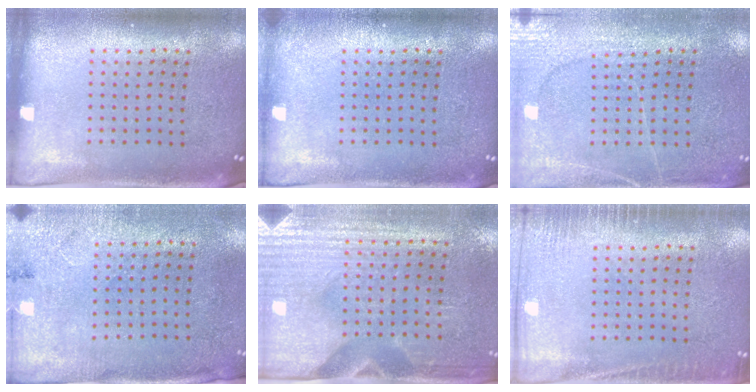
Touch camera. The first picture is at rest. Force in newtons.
{"total": 0.7, "press": 0.7, "slide": 0.1}
{"total": 2.8, "press": 2.7, "slide": 0.8}
{"total": 2.7, "press": 2.2, "slide": 1.5}
{"total": 3.1, "press": 2.8, "slide": 1.4}
{"total": 2.4, "press": 2.4, "slide": 0.4}